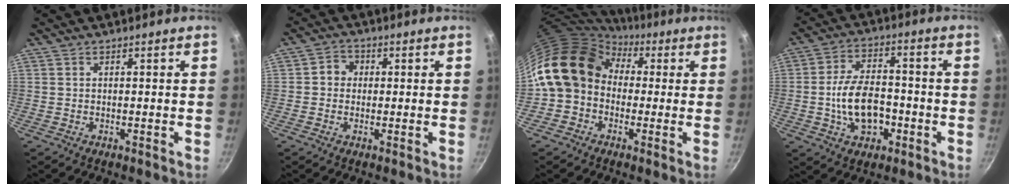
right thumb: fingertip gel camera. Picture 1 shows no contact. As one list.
[{"total": 3.6, "force": [0.2, 3.3, 1.5], "torque": [-0.001, 0.008, -0.007]}, {"total": 13.8, "force": [1.1, 11.4, 7.7], "torque": [-0.105, 0.036, -0.003]}, {"total": 12.1, "force": [-2.7, 7.7, 8.9], "torque": [-0.139, 0.027, -0.045]}]